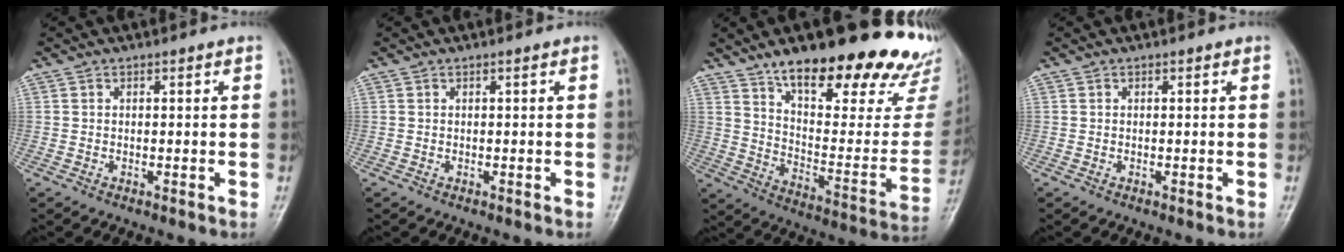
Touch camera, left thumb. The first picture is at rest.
{"total": 0.0}
{"total": 30.9, "force": [21.8, 10.0, 19.5], "torque": [-0.236, -0.090, 0.312]}
{"total": 0.0}